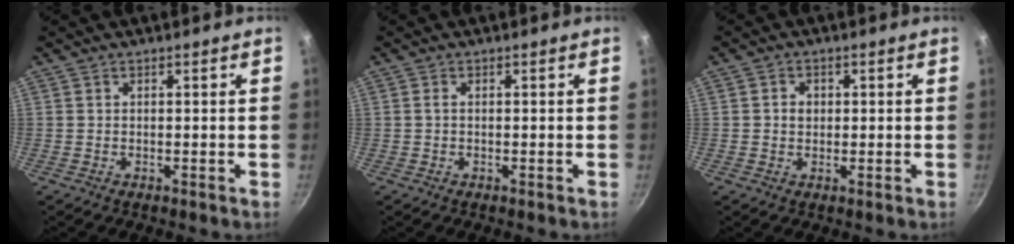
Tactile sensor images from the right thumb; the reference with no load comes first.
{"total": 0.7, "force": [0.1, 0.4, 0.5], "torque": [-0.011, 0.003, 0.000]}
{"total": 2.3, "force": [0.1, 2.0, 1.1], "torque": [-0.008, 0.001, 0.000]}